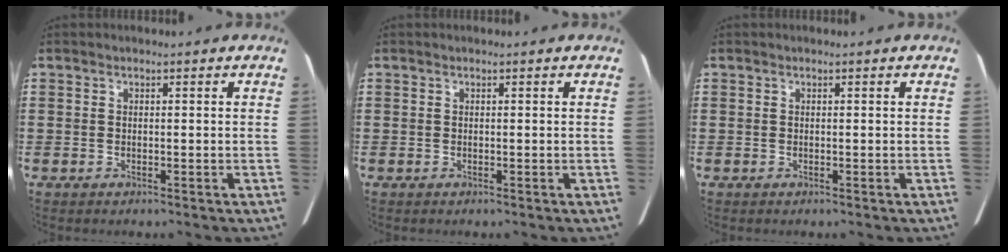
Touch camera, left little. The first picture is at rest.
{"total": 0.0}
{"total": 0.0}